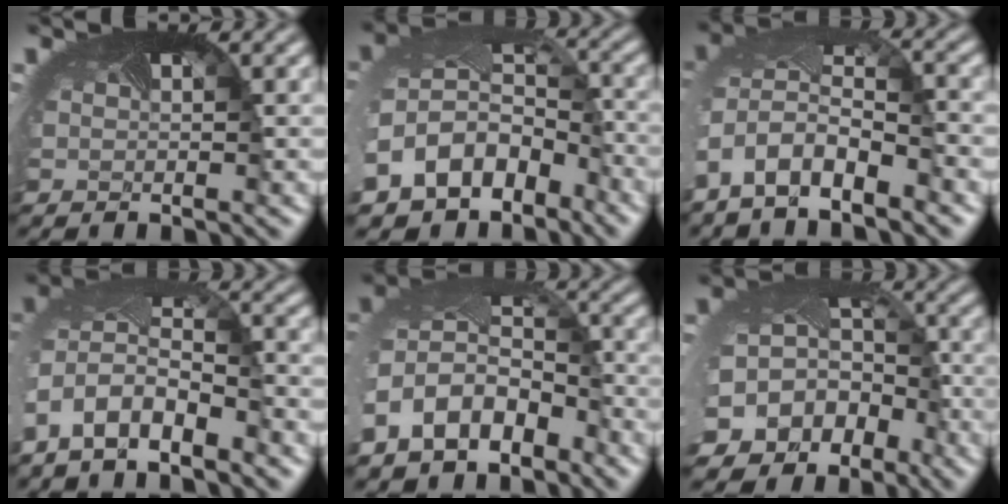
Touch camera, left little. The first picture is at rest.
{"total": 11.5, "force": [-5.9, 8.6, 4.8], "torque": [-0.139, -0.040, -0.088]}
{"total": 6.2, "force": [-3.9, 2.6, 4.0], "torque": [-0.098, -0.014, -0.073]}
{"total": 5.9, "force": [-3.4, 2.9, 3.8], "torque": [-0.096, -0.013, -0.065]}
{"total": 9.2, "force": [-4.2, 6.7, 4.7], "torque": [-0.125, -0.029, -0.070]}
{"total": 16.1, "force": [-7.8, 12.9, 5.6], "torque": [-0.152, -0.063, -0.099]}